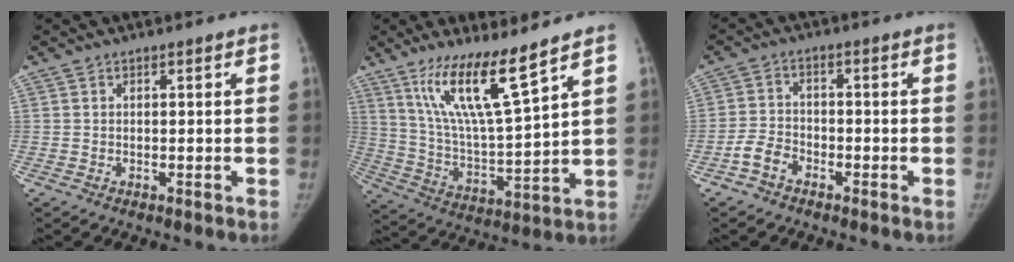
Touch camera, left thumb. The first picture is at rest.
{"total": 14.6, "force": [9.7, 1.5, 10.8], "torque": [-0.193, -0.066, 0.194]}
{"total": 4.3, "force": [-2.7, 2.8, 2.0], "torque": [-0.035, 0.019, -0.053]}